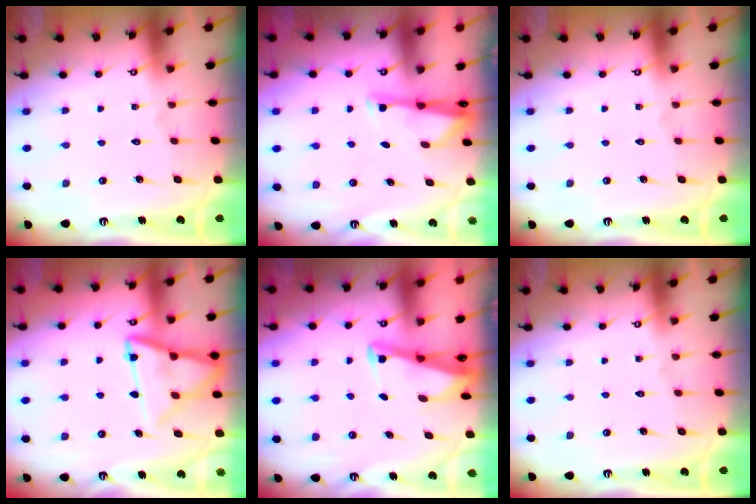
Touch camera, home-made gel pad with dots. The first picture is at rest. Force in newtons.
{"total": 3.1, "press": 3.1, "slide": 0.6}
{"total": 0.0}
{"total": 14.6, "press": 14.5, "slide": 1.5}
{"total": 2.7, "press": 2.7, "slide": 0.3}
{"total": 0.0}